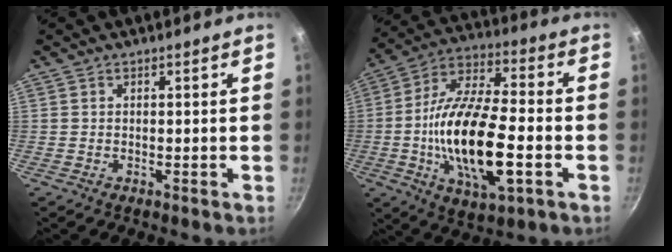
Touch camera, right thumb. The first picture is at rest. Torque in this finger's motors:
{"motor_torque": [0.20, 1.43, 2.18, -0.61, 0.64]}